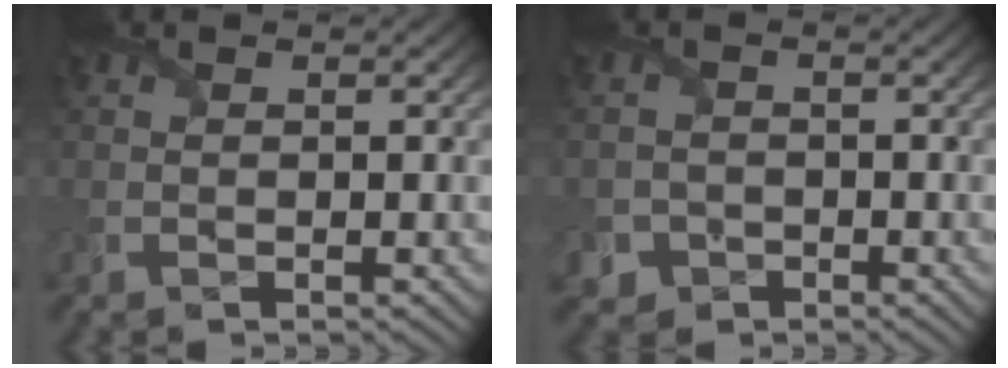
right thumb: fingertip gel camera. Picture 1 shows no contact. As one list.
[{"total": 3.2, "force": [-1.9, 2.5, 0.4], "torque": [-0.004, -0.002, -0.043]}]